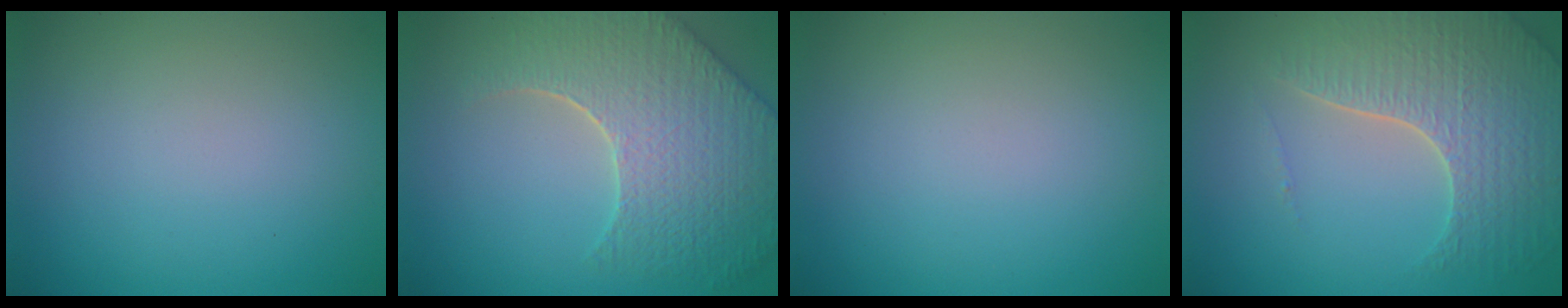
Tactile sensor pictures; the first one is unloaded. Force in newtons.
{"total": 8.6, "press": 6.3, "slide": 5.9}
{"total": 0.0}
{"total": 5.8, "press": 4.7, "slide": 3.3}